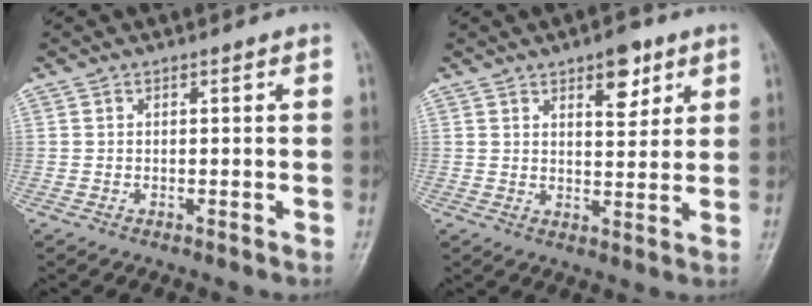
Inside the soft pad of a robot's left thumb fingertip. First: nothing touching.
{"total": 6.7, "force": [3.8, 3.1, 4.6], "torque": [-0.041, -0.020, 0.051]}